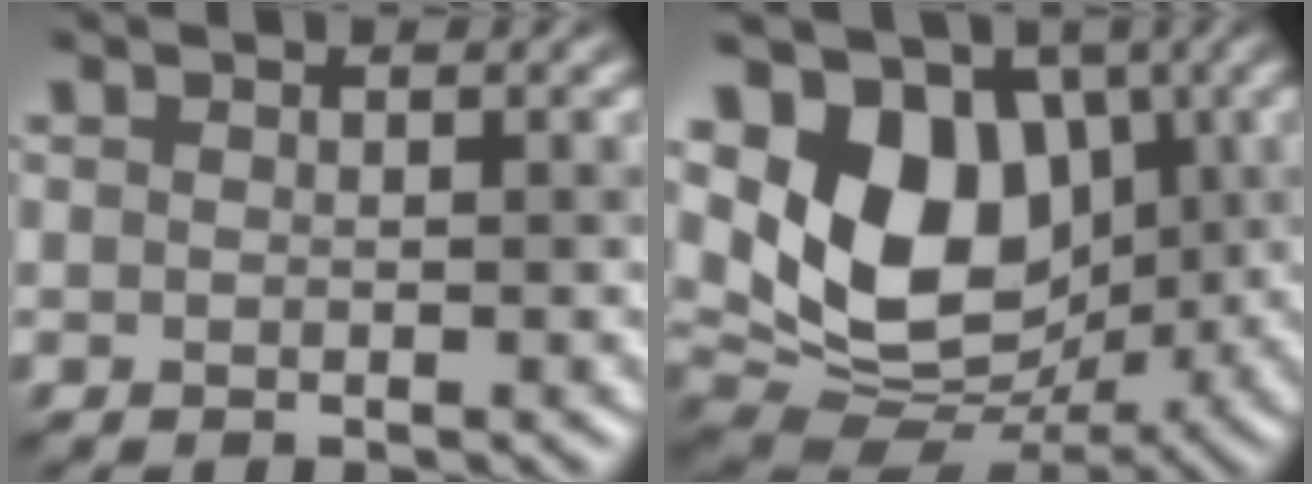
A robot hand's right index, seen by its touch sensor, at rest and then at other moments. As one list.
[{"total": 9.6, "force": [2.2, 7.2, 6.0], "torque": [-0.117, -0.026, 0.039]}]